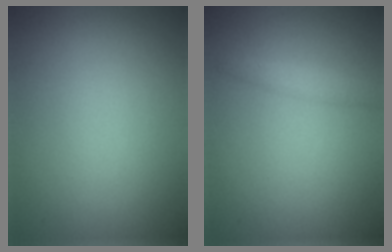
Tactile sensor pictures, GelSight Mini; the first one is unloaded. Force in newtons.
{"total": 1.4, "press": 1.4, "slide": 0.0}